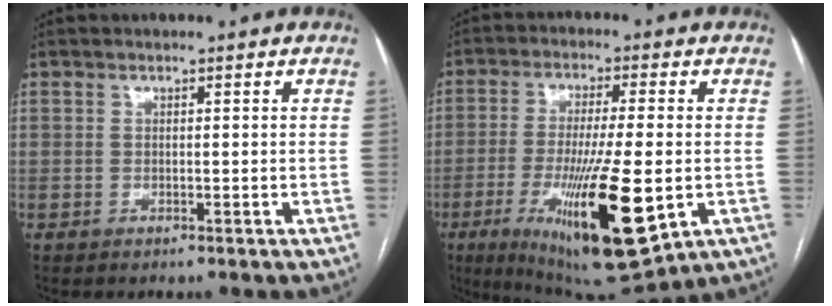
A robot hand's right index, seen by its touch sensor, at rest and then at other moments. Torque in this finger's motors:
{"motor_torque": [2.14, 0.00, 1.05, 0.21]}